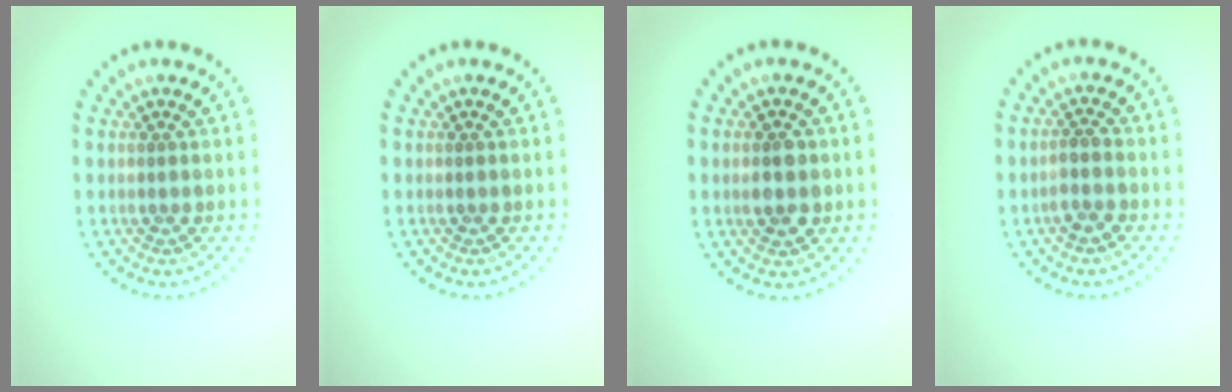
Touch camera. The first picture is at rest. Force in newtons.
{"total": 0.0}
{"total": 2.8, "press": 2.8, "slide": 0.1}
{"total": 1.8, "press": 1.5, "slide": 0.9}